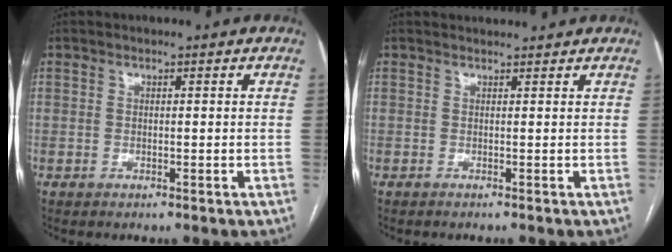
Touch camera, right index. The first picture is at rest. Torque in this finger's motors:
{"motor_torque": [-0.72, 0.10, -0.22, -0.04]}